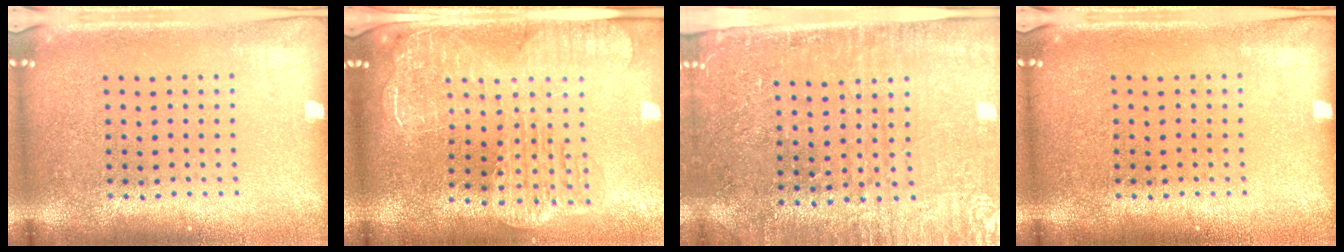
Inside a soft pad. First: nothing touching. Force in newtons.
{"total": 2.8, "press": 2.3, "slide": 1.5}
{"total": 3.4, "press": 3.1, "slide": 1.3}
{"total": 0.0}